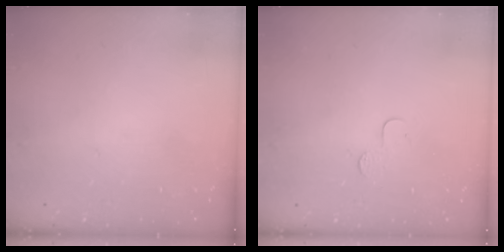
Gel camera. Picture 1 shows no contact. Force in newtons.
{"total": 3.9, "press": 3.9, "slide": 0.4}